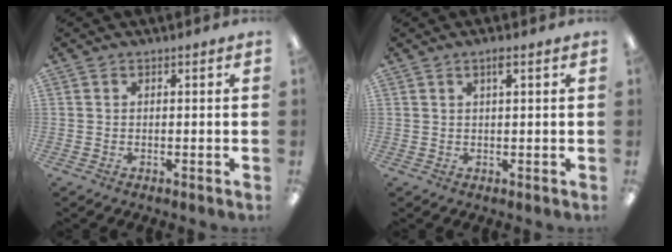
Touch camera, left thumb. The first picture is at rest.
{"total": 2.0, "force": [1.2, 0.3, 1.7], "torque": [-0.028, 0.000, 0.017]}